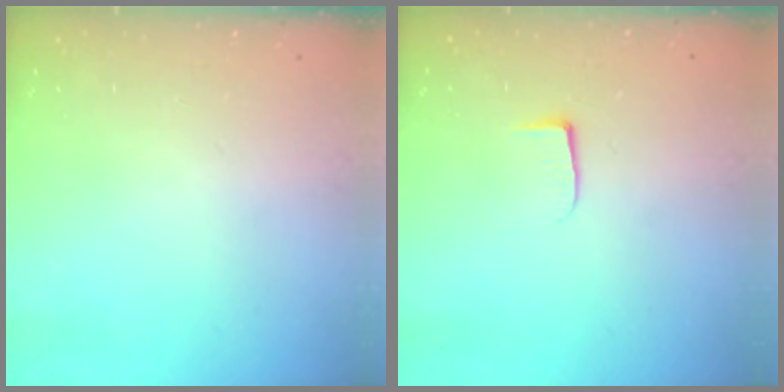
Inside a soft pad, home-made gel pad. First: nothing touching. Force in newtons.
{"total": 3.8, "press": 3.8, "slide": 0.5}